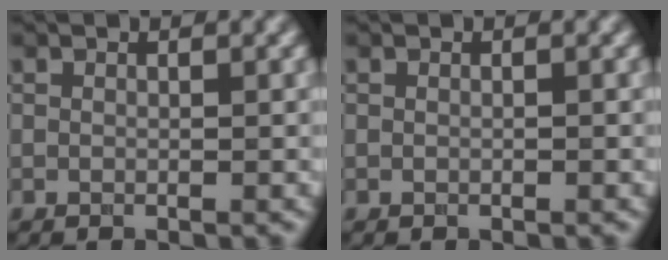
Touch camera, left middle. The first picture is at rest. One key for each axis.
{"total": 0.0}